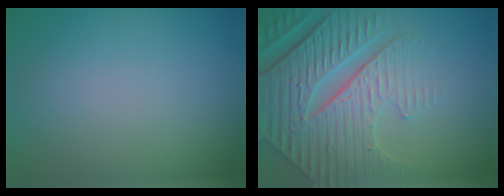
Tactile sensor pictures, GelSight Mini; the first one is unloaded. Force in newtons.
{"total": 8.5, "press": 6.3, "slide": 5.8}